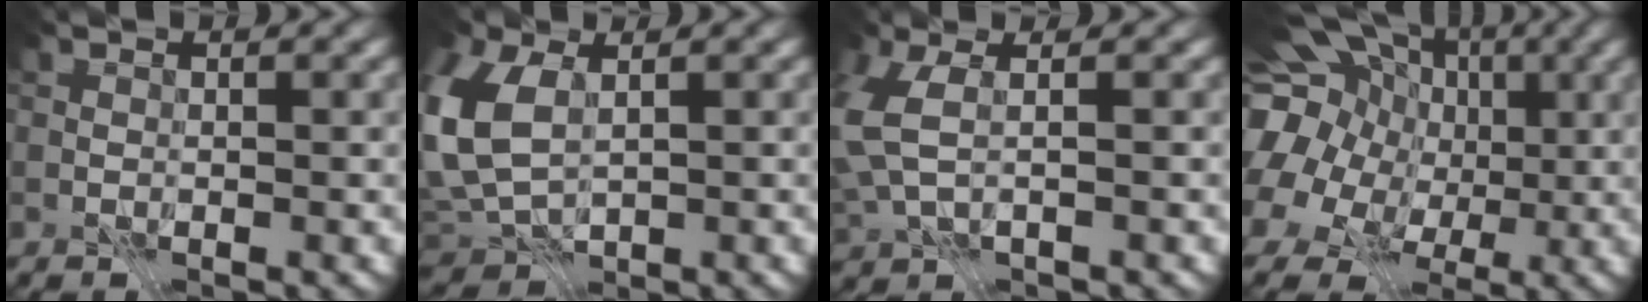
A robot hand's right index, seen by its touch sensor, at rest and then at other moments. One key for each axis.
{"total": 7.4, "fx": 0.8, "fy": 4.6, "fz": 5.7, "tx": -0.166, "ty": 0.000, "tz": 0.012}
{"total": 4.9, "fx": 0.4, "fy": 2.6, "fz": 4.1, "tx": -0.115, "ty": -0.007, "tz": 0.017}
{"total": 18.0, "fx": 1.7, "fy": 15.1, "fz": 9.5, "tx": -0.218, "ty": 0.033, "tz": 0.012}